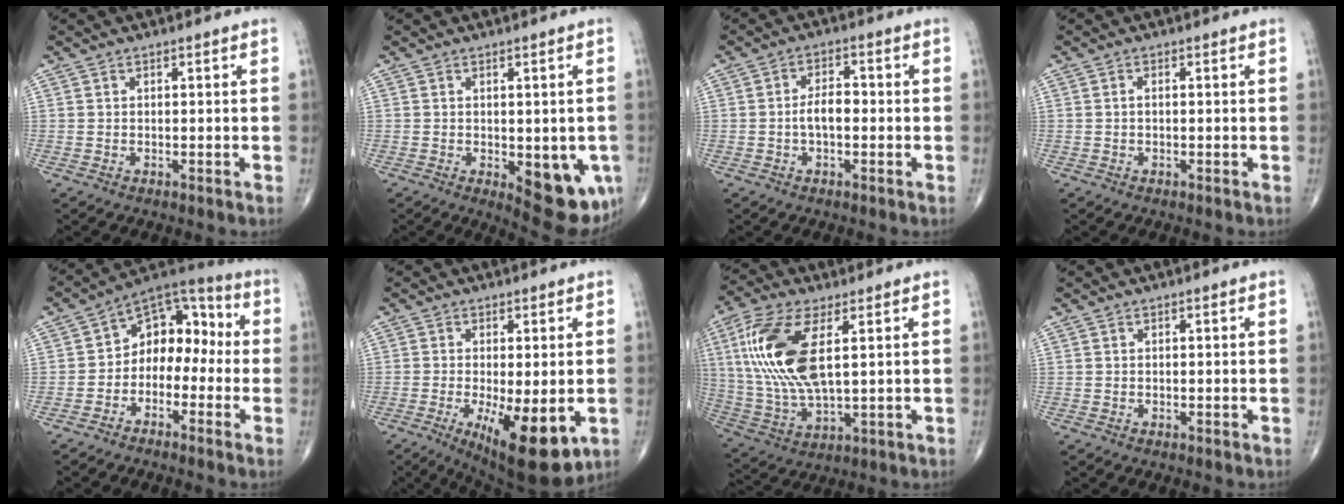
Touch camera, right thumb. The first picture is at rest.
{"total": 11.9, "force": [-3.2, 5.2, 10.1], "torque": [-0.096, -0.010, -0.024]}
{"total": 3.3, "force": [-0.6, 1.6, 2.9], "torque": [-0.049, 0.014, -0.013]}
{"total": 0.7, "force": [-0.1, 0.4, 0.6], "torque": [-0.014, 0.000, -0.003]}
{"total": 11.0, "force": [-2.1, 7.9, 7.3], "torque": [-0.067, 0.061, -0.055]}
{"total": 13.4, "force": [-3.8, 4.5, 12.1], "torque": [-0.181, -0.024, -0.044]}
{"total": 17.2, "force": [4.0, 7.1, 15.1], "torque": [-0.335, -0.010, 0.081]}
{"total": 0.0}